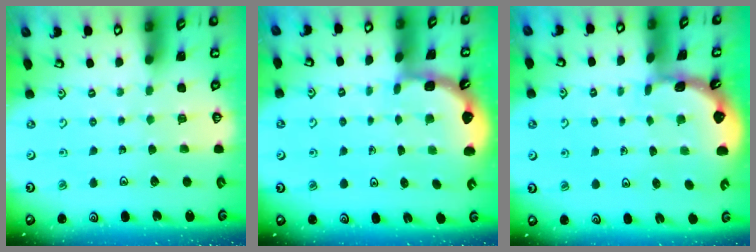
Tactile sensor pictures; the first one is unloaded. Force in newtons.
{"total": 2.0, "press": 2.0, "slide": 0.2}
{"total": 1.5, "press": 1.5, "slide": 0.1}